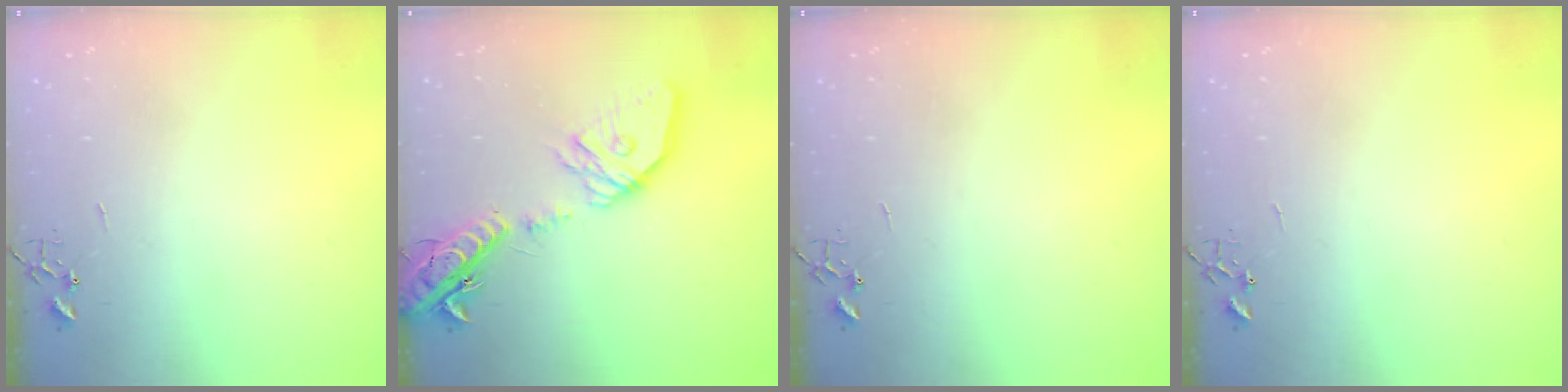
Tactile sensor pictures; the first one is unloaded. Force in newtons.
{"total": 23.6, "press": 23.3, "slide": 3.8}
{"total": 0.0}
{"total": 0.0}